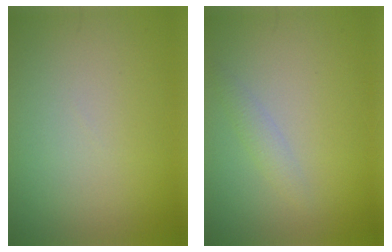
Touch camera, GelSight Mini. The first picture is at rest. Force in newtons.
{"total": 1.2, "press": 1.2, "slide": 0.0}